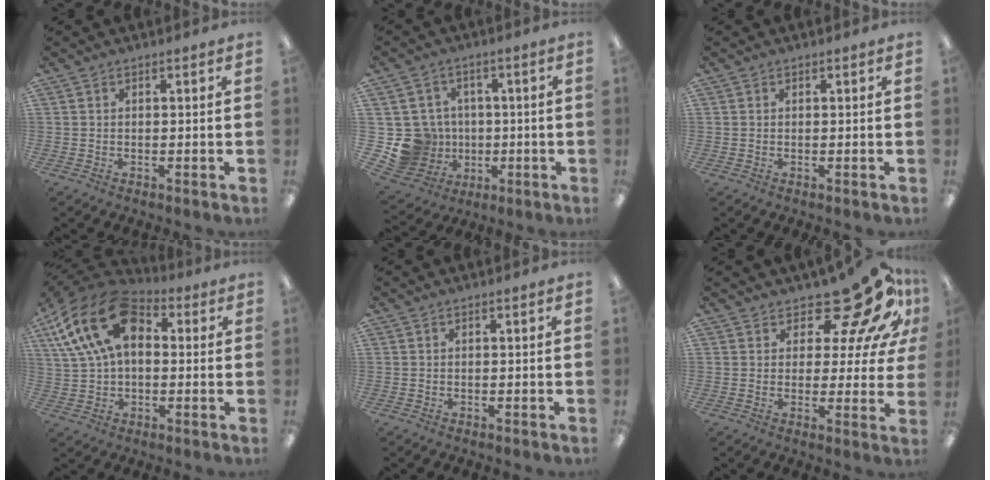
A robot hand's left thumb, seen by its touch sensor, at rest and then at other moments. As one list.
[{"total": 12.3, "force": [-1.9, 11.7, 3.3], "torque": [-0.100, 0.015, -0.013]}, {"total": 0.0}, {"total": 19.5, "force": [6.5, 12.5, 13.6], "torque": [-0.277, -0.018, 0.111]}, {"total": 0.0}, {"total": 16.6, "force": [12.0, 6.3, 9.6], "torque": [-0.124, -0.099, 0.196]}]